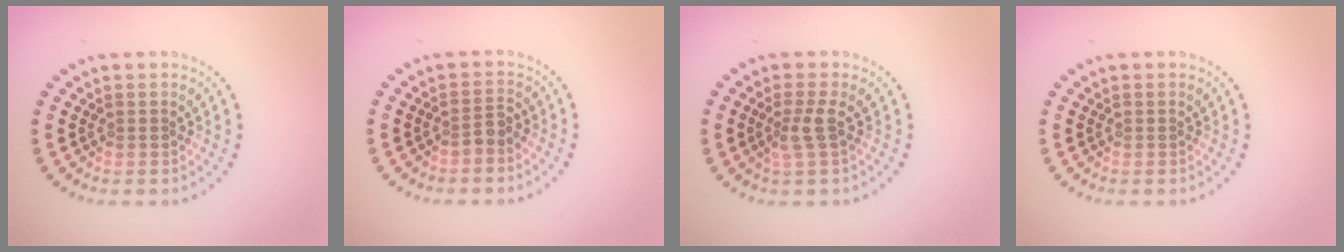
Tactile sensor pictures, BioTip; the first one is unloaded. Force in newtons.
{"total": 1.2, "press": 0.9, "slide": 0.8}
{"total": 1.9, "press": 1.4, "slide": 1.2}
{"total": 0.0}